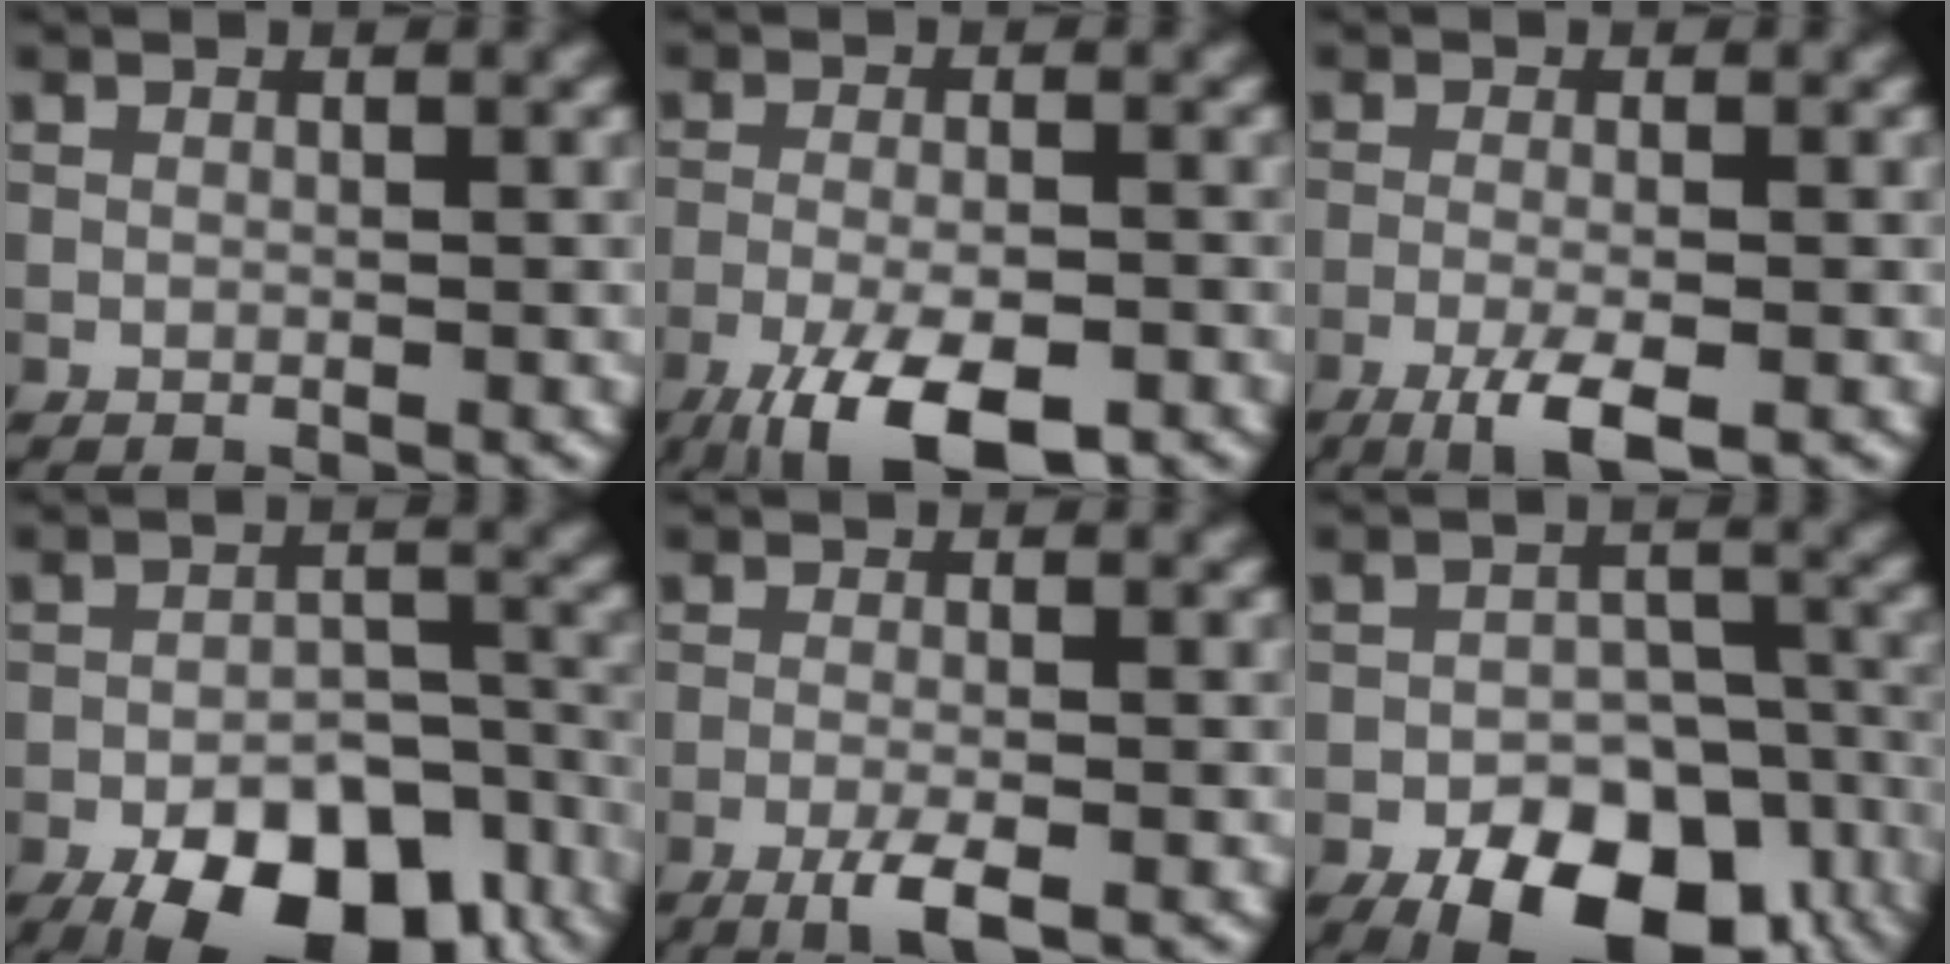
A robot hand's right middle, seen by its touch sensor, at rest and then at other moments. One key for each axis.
{"total": 8.7, "fx": -5.4, "fy": 2.8, "fz": 6.2, "tx": -0.112, "ty": -0.023, "tz": -0.093}
{"total": 4.2, "fx": -2.3, "fy": 0.9, "fz": 3.4, "tx": -0.066, "ty": -0.002, "tz": -0.047}
{"total": 12.2, "fx": -7.7, "fy": 5.7, "fz": 7.6, "tx": -0.115, "ty": -0.013, "tz": -0.109}
{"total": 3.2, "fx": -1.7, "fy": 0.6, "fz": 2.6, "tx": -0.052, "ty": 0.000, "tz": -0.039}
{"total": 12.7, "fx": -7.6, "fy": 6.7, "fz": 7.6, "tx": -0.113, "ty": -0.016, "tz": -0.104}